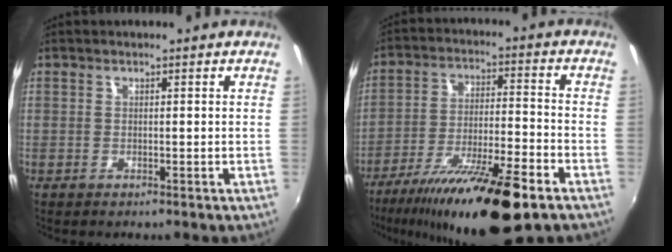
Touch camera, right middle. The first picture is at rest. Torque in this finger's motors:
{"motor_torque": [1.08, -1.06, 0.47, 0.21]}